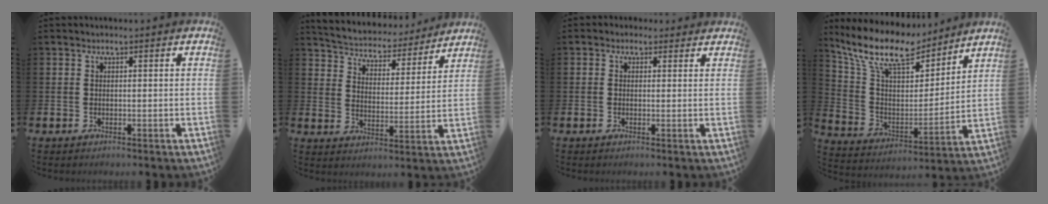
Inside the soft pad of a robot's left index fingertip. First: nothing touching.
{"total": 5.3, "force": [5.1, 1.5, 0.3], "torque": [-0.042, -0.044, 0.084]}
{"total": 0.9, "force": [0.4, 0.7, 0.2], "torque": [-0.005, 0.007, 0.007]}
{"total": 12.1, "force": [10.3, 4.1, 4.9], "torque": [-0.141, -0.061, 0.181]}